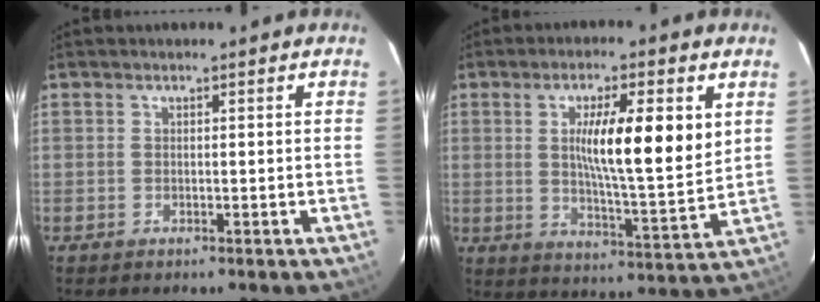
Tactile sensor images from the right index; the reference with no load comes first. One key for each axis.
{"total": 13.0, "fx": 3.4, "fy": 1.6, "fz": 12.4, "tx": -0.202, "ty": -0.006, "tz": 0.055}